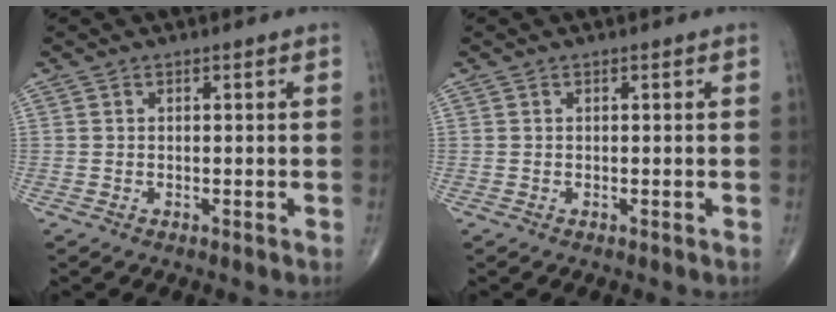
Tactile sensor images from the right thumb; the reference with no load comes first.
{"total": 0.0}